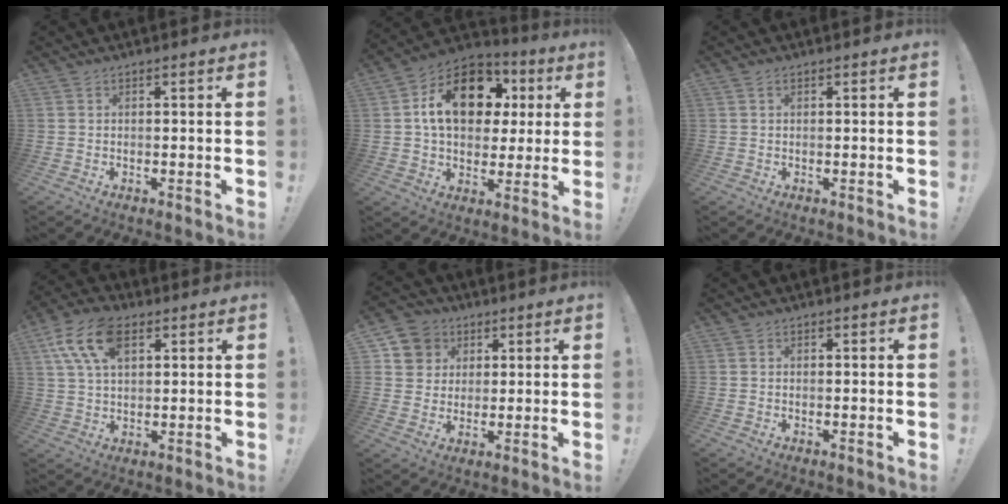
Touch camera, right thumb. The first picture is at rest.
{"total": 18.2, "force": [5.0, 12.7, 12.1], "torque": [-0.169, -0.007, 0.091]}
{"total": 0.7, "force": [0.4, 0.4, 0.5], "torque": [-0.018, 0.005, 0.009]}
{"total": 13.9, "force": [5.9, 8.0, 9.7], "torque": [-0.187, -0.004, 0.110]}
{"total": 8.2, "force": [3.0, 7.5, 1.5], "torque": [-0.021, -0.015, 0.062]}
{"total": 0.0}